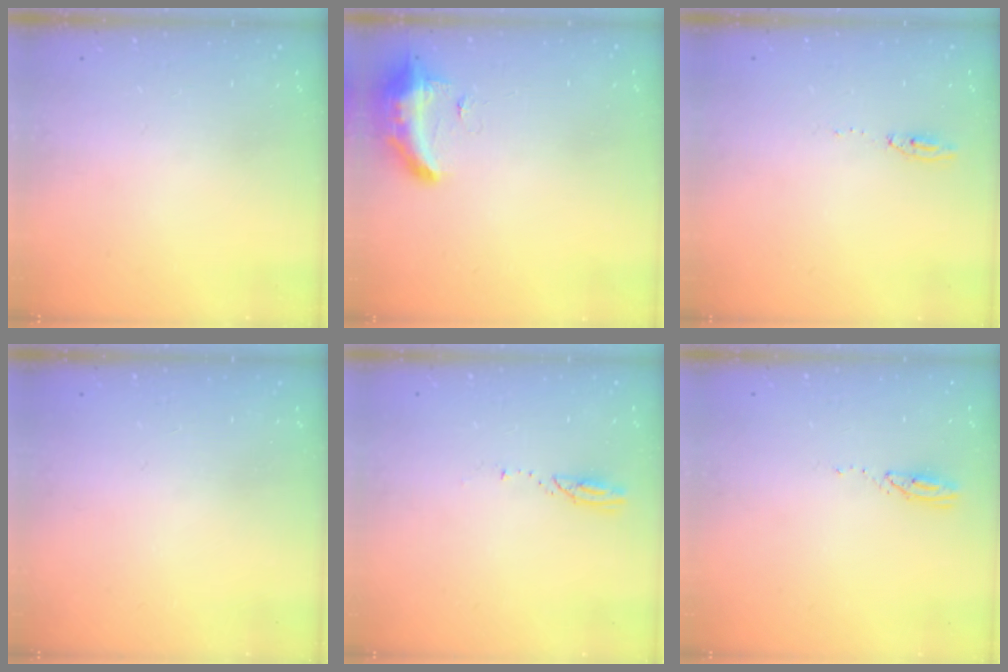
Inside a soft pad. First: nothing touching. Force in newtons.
{"total": 12.6, "press": 10.6, "slide": 6.9}
{"total": 4.8, "press": 4.8, "slide": 0.6}
{"total": 0.0}
{"total": 3.2, "press": 3.2, "slide": 0.3}
{"total": 3.0, "press": 2.9, "slide": 0.3}